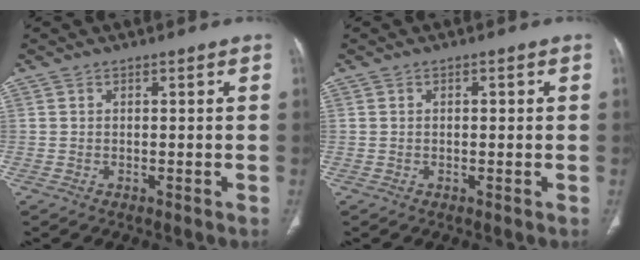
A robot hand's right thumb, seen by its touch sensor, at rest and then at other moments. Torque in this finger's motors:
{"motor_torque": [-0.24, 0.30, -0.29, 0.20, 0.06]}